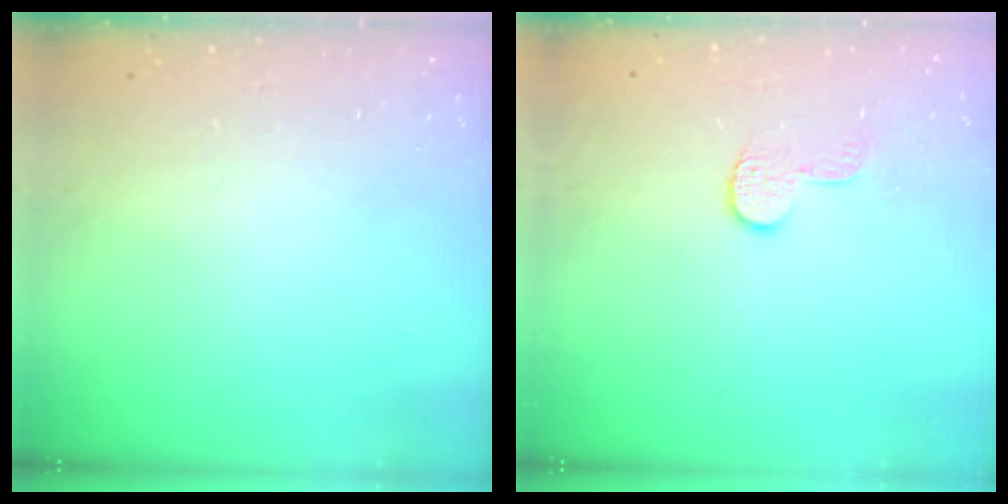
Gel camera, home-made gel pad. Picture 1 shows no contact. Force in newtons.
{"total": 6.8, "press": 6.8, "slide": 0.2}